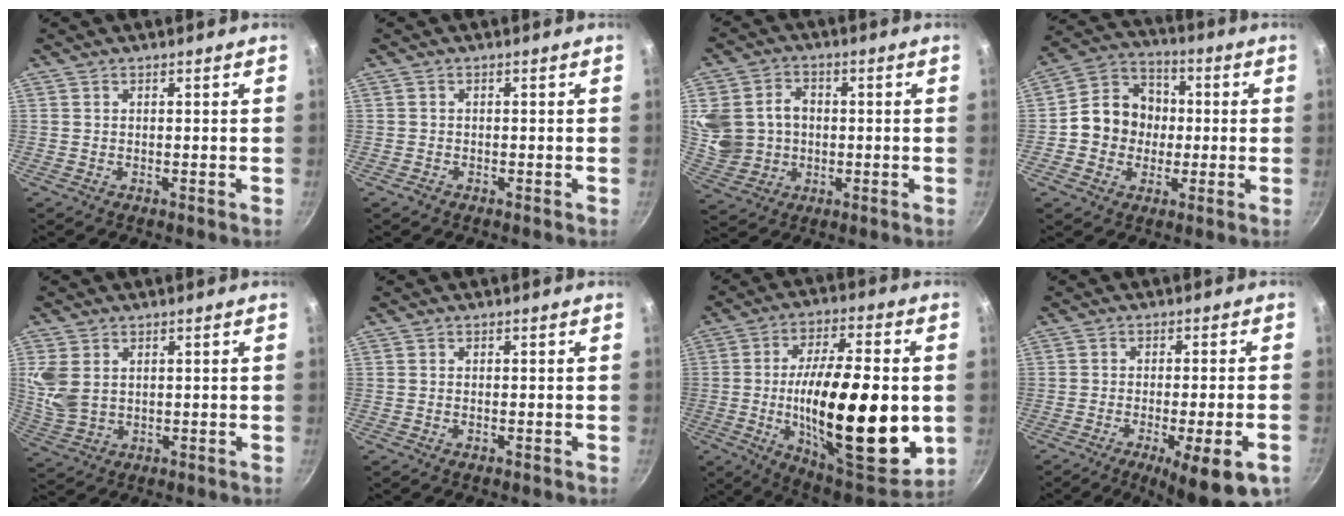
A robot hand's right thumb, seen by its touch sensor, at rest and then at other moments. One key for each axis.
{"total": 1.0, "fx": -0.7, "fy": 0.6, "fz": 0.2, "tx": -0.009, "ty": 0.007, "tz": -0.012}
{"total": 13.9, "fx": 1.0, "fy": 11.9, "fz": 7.1, "tx": -0.137, "ty": 0.011, "tz": 0.028}
{"total": 11.8, "fx": -0.6, "fy": 10.5, "fz": 5.4, "tx": -0.053, "ty": 0.024, "tz": -0.030}
{"total": 6.8, "fx": 1.8, "fy": 4.8, "fz": 4.5, "tx": -0.092, "ty": -0.009, "tz": 0.046}
{"total": 0.5, "fx": -0.2, "fy": 0.3, "fz": 0.4, "tx": -0.006, "ty": 0.002, "tz": -0.004}
{"total": 28.0, "fx": -2.5, "fy": 10.3, "fz": 26.0, "tx": -0.401, "ty": -0.006, "tz": -0.039}
{"total": 12.8, "fx": -5.9, "fy": 3.0, "fz": 11.0, "tx": -0.141, "ty": 0.009, "tz": -0.076}